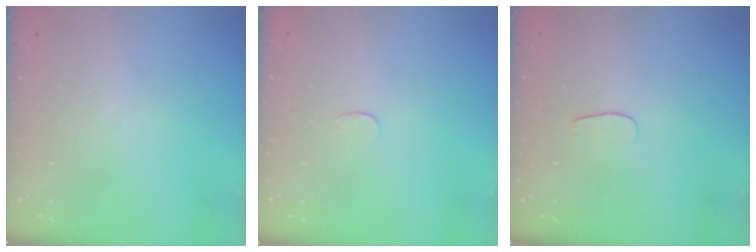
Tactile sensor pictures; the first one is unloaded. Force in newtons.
{"total": 2.6, "press": 2.6, "slide": 0.2}
{"total": 3.8, "press": 3.7, "slide": 0.4}